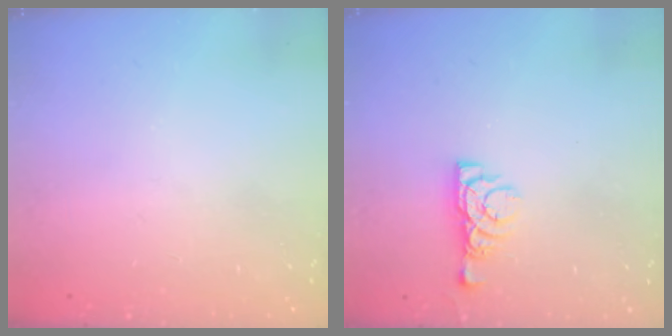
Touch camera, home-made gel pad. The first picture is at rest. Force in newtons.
{"total": 5.6, "press": 5.5, "slide": 0.8}